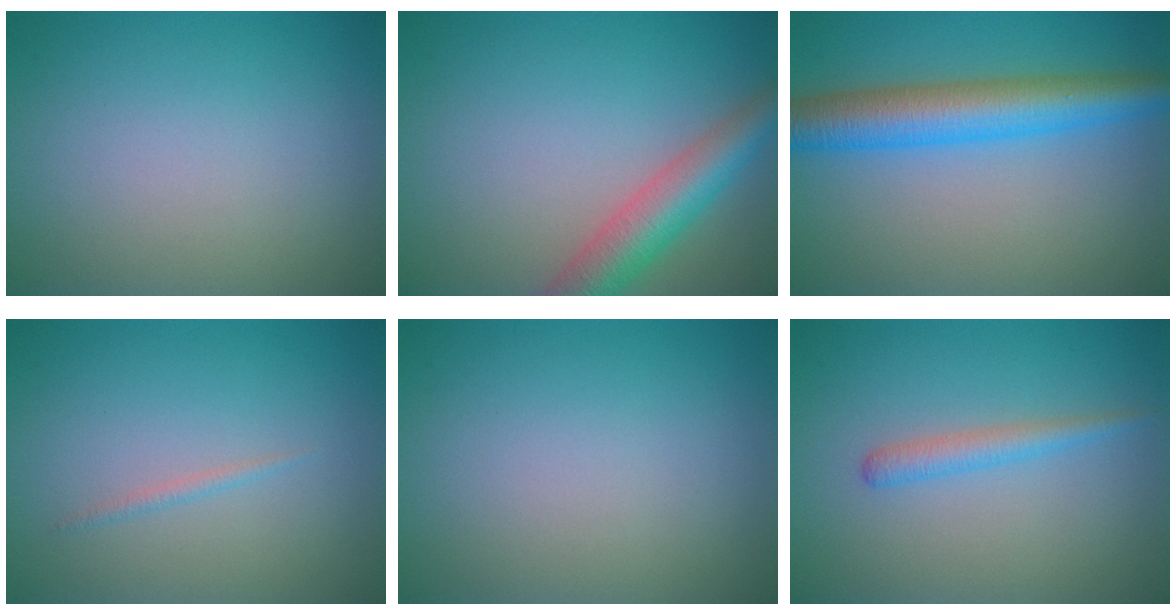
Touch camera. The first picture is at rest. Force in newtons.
{"total": 5.3, "press": 5.3, "slide": 0.1}
{"total": 6.8, "press": 6.8, "slide": 0.0}
{"total": 0.6, "press": 0.6, "slide": 0.0}
{"total": 0.0}
{"total": 1.8, "press": 1.8, "slide": 0.1}